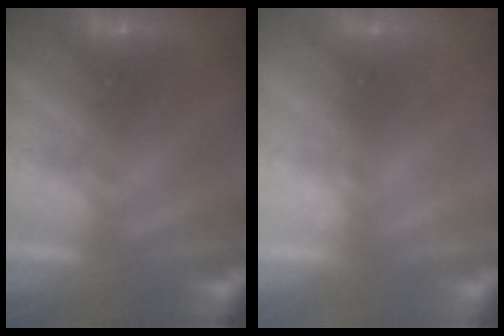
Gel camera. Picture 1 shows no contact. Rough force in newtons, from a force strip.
{"total": 2.1}